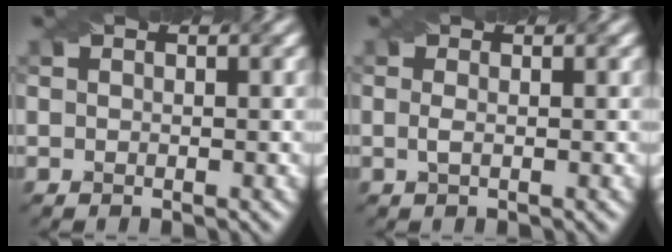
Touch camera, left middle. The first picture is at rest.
{"total": 0.8, "force": [0.0, 0.2, 0.8], "torque": [-0.020, 0.001, -0.001]}